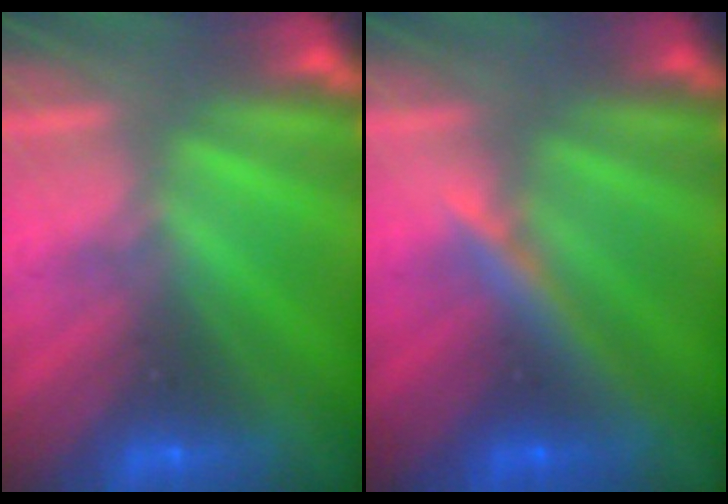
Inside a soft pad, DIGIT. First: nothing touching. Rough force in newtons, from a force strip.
{"total": 2.9}